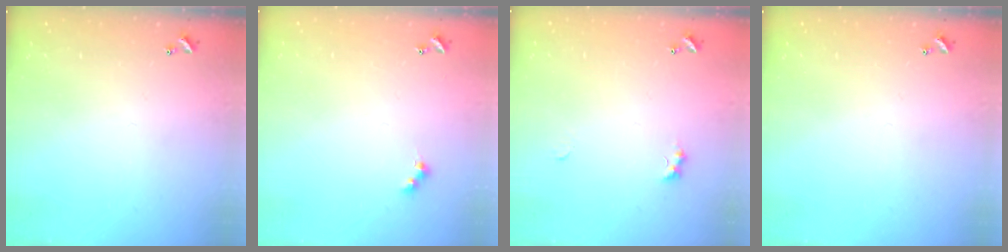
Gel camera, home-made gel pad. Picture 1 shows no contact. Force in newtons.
{"total": 3.0, "press": 2.9, "slide": 0.5}
{"total": 1.4, "press": 1.3, "slide": 0.5}
{"total": 0.0}